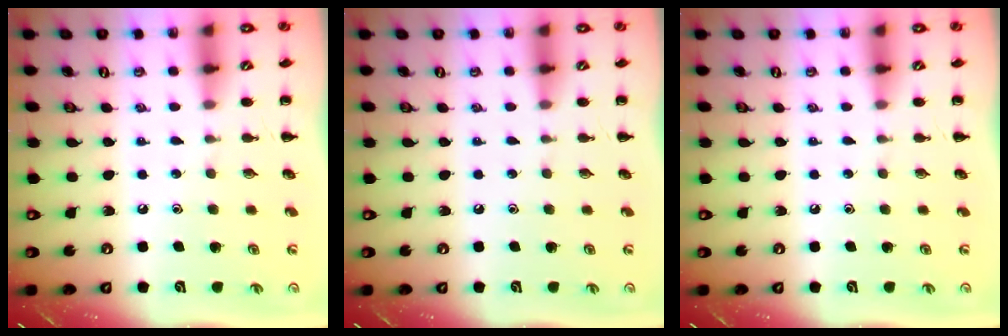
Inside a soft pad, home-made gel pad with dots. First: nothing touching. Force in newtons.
{"total": 0.0}
{"total": 0.0}